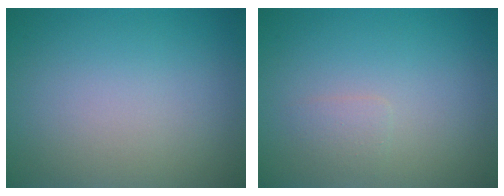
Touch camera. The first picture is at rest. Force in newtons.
{"total": 1.0, "press": 1.0, "slide": 0.1}